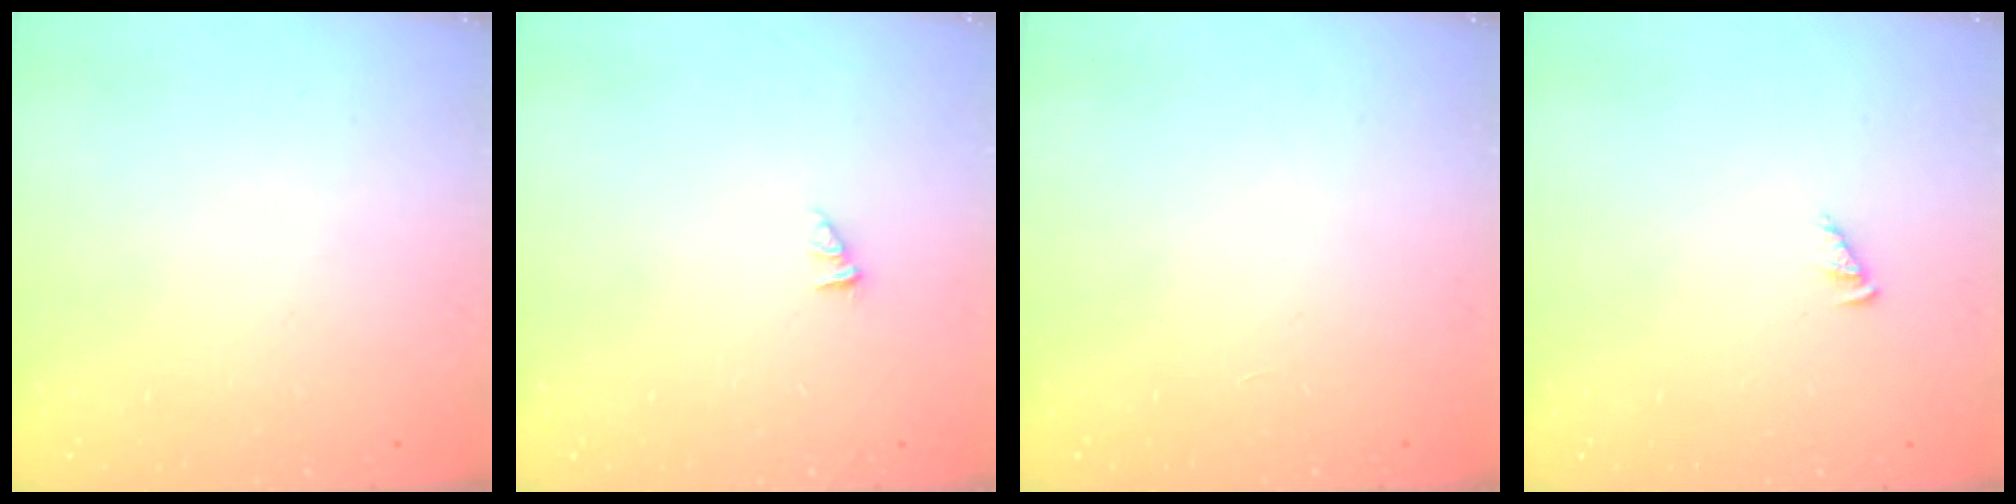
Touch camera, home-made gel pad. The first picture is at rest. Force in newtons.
{"total": 0.0}
{"total": 0.0}
{"total": 2.4, "press": 2.4, "slide": 0.5}